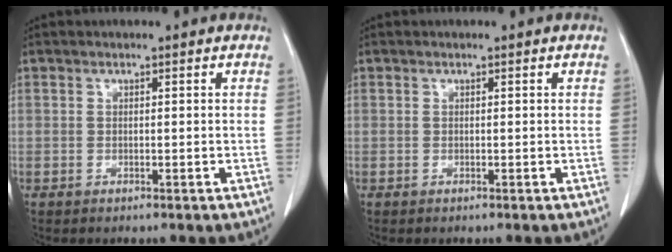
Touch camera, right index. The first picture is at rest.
{"total": 0.0}